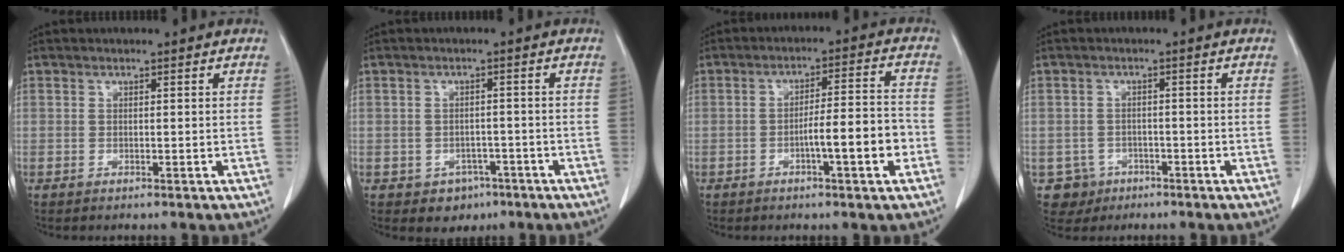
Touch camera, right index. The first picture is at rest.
{"total": 3.7, "force": [-2.1, 3.0, 1.0], "torque": [-0.005, 0.010, -0.018]}
{"total": 7.8, "force": [-2.7, 0.6, 7.3], "torque": [-0.111, 0.014, -0.041]}
{"total": 4.0, "force": [-1.8, 3.6, -0.2], "torque": [0.005, 0.011, -0.027]}